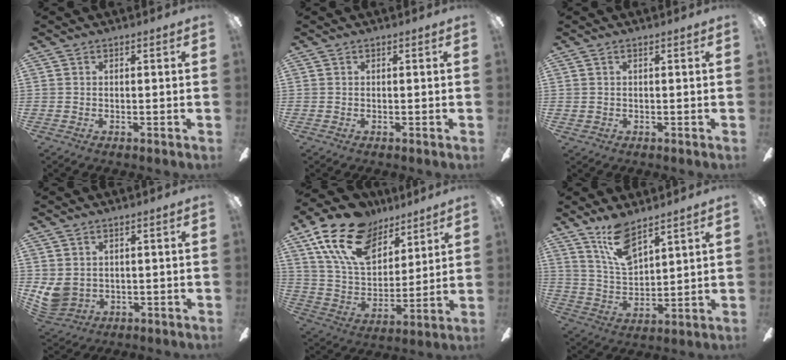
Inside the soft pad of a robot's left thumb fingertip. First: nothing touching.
{"total": 0.0}
{"total": 0.7, "force": [0.2, 0.6, 0.3], "torque": [-0.007, 0.004, 0.003]}
{"total": 5.5, "force": [1.6, 4.5, 2.7], "torque": [-0.076, -0.008, 0.033]}
{"total": 20.1, "force": [12.2, 11.6, 10.9], "torque": [-0.213, -0.049, 0.224]}
{"total": 11.5, "force": [8.5, 4.3, 6.4], "torque": [-0.130, -0.034, 0.157]}